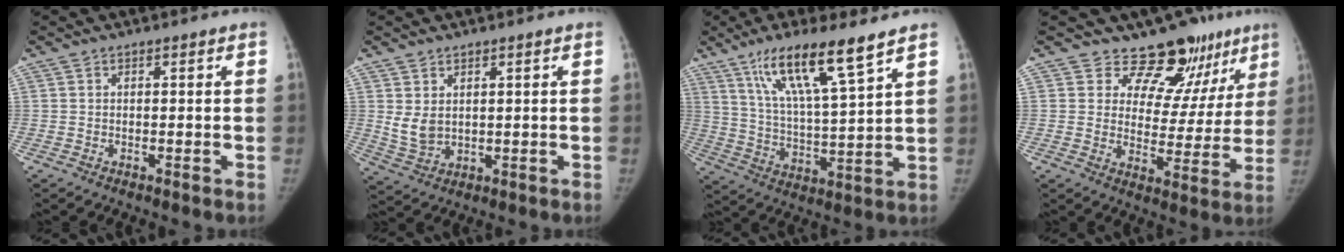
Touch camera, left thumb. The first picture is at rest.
{"total": 4.7, "force": [1.5, 3.2, 3.2], "torque": [-0.052, -0.015, 0.042]}
{"total": 15.1, "force": [9.6, 1.7, 11.5], "torque": [-0.204, -0.043, 0.179]}
{"total": 14.4, "force": [11.3, 7.7, 4.6], "torque": [-0.005, -0.077, 0.137]}